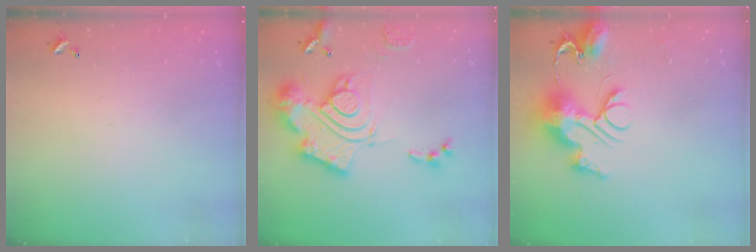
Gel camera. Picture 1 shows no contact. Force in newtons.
{"total": 23.3, "press": 23.1, "slide": 2.3}
{"total": 12.5, "press": 12.4, "slide": 1.2}